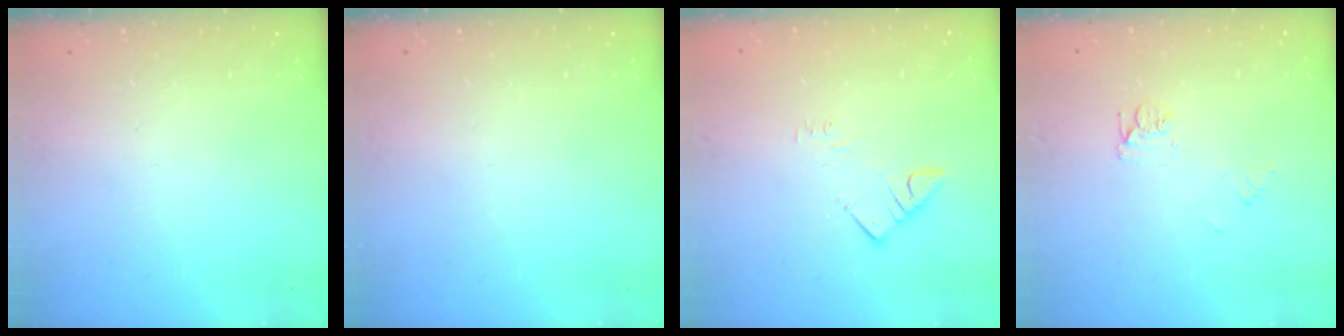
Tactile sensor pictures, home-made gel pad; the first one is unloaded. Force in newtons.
{"total": 0.0}
{"total": 2.8, "press": 2.8, "slide": 0.2}
{"total": 6.3, "press": 6.3, "slide": 0.6}